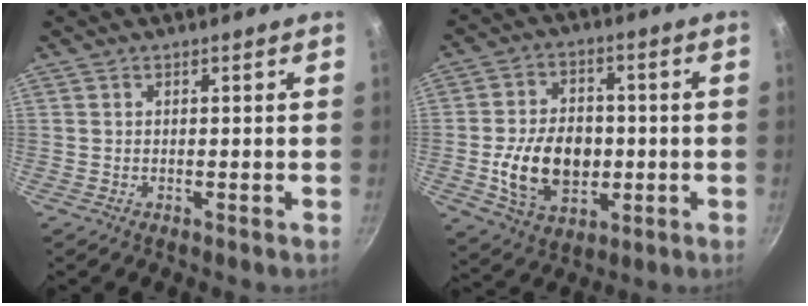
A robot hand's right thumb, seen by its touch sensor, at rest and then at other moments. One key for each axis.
{"total": 14.7, "fx": -1.8, "fy": 10.5, "fz": 10.1, "tx": -0.150, "ty": 0.011, "tz": -0.023}